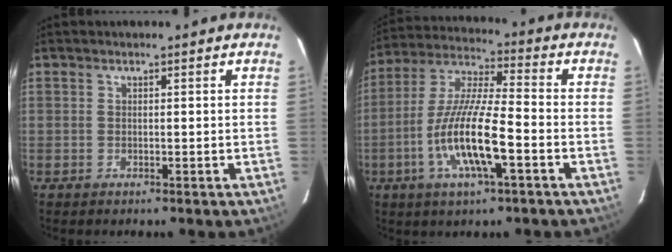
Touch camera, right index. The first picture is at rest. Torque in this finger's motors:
{"motor_torque": [1.26, -0.88, 0.93, 0.21]}